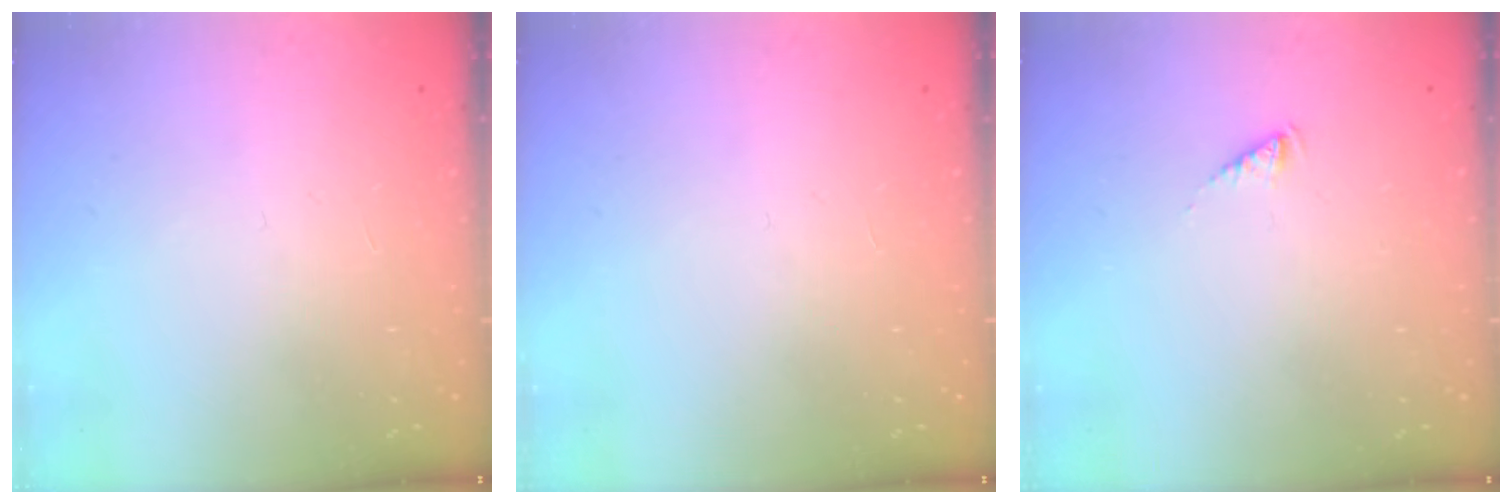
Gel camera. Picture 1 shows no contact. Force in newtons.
{"total": 0.0}
{"total": 0.8, "press": 0.8, "slide": 0.2}